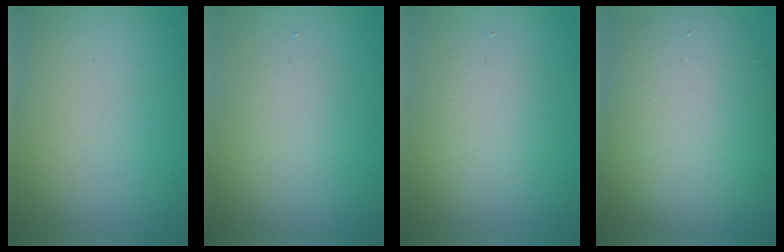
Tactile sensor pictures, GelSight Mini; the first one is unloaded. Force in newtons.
{"total": 1.8, "press": 1.8, "slide": 0.1}
{"total": 2.3, "press": 2.3, "slide": 0.1}
{"total": 8.8, "press": 8.8, "slide": 0.7}